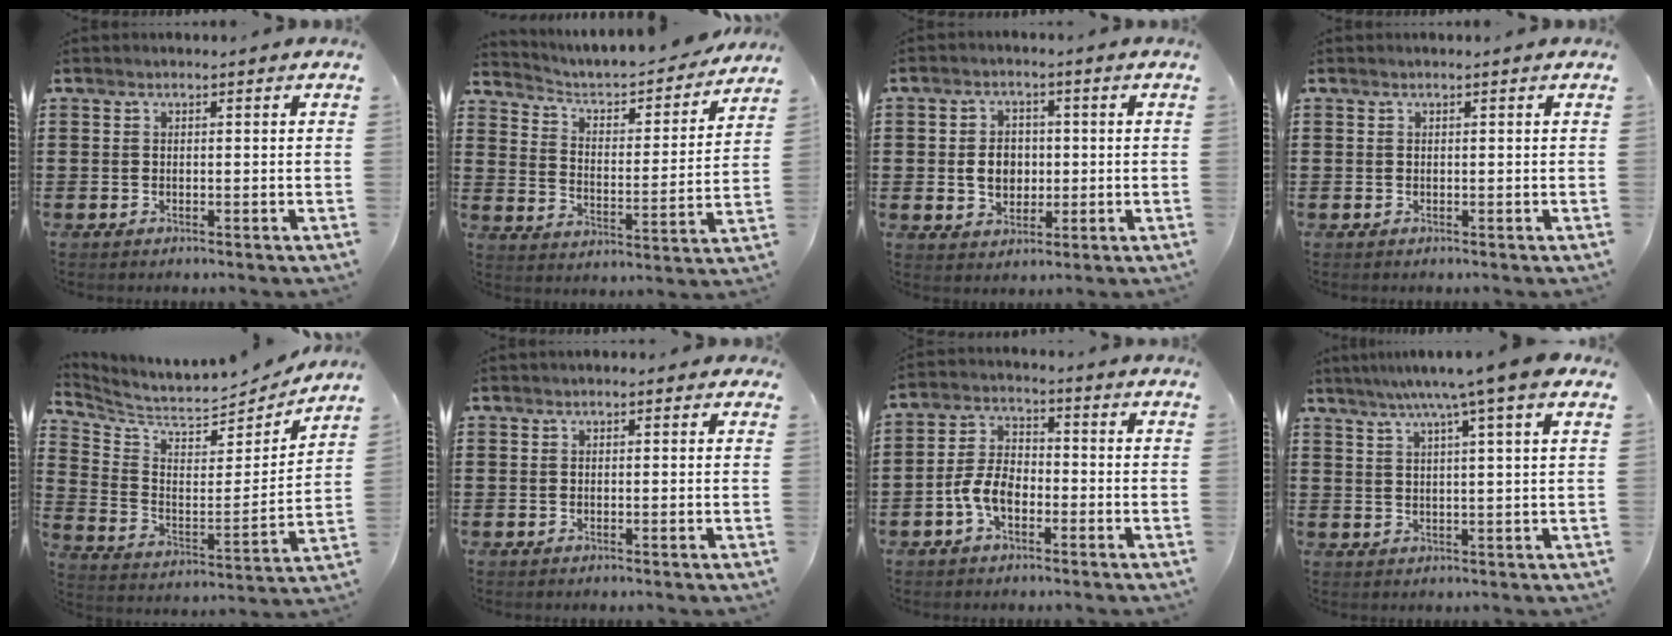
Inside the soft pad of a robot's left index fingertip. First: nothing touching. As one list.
[{"total": 4.0, "force": [3.6, 1.2, 1.3], "torque": [-0.048, -0.028, 0.054]}, {"total": 5.0, "force": [-0.1, 3.7, 3.2], "torque": [-0.055, 0.005, -0.008]}, {"total": 0.0}, {"total": 5.8, "force": [5.4, 1.2, 1.7], "torque": [-0.067, -0.051, 0.089]}, {"total": 0.7, "force": [0.3, 0.5, 0.4], "torque": [-0.009, 0.008, 0.005]}, {"total": 5.9, "force": [-2.5, 3.2, 4.3], "torque": [-0.109, 0.002, -0.055]}, {"total": 6.7, "force": [4.6, -1.0, 4.7], "torque": [-0.107, -0.008, 0.076]}]